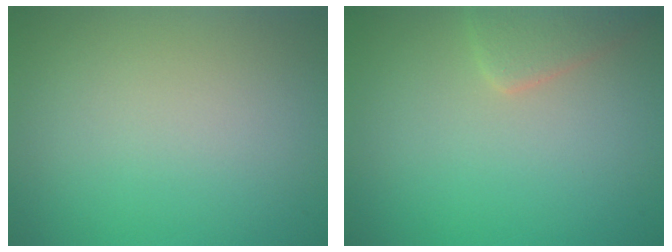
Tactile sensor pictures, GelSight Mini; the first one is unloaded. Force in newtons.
{"total": 2.2, "press": 2.2, "slide": 0.2}